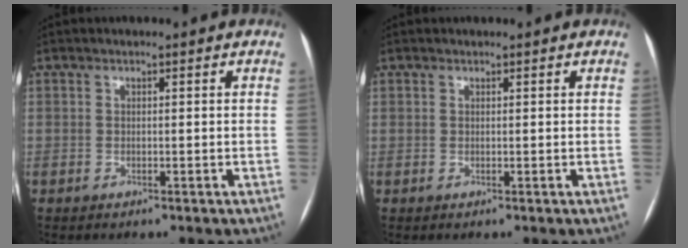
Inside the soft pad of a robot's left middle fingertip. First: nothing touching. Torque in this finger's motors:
{"motor_torque": [0.87, -1.26, -0.08, -0.21]}